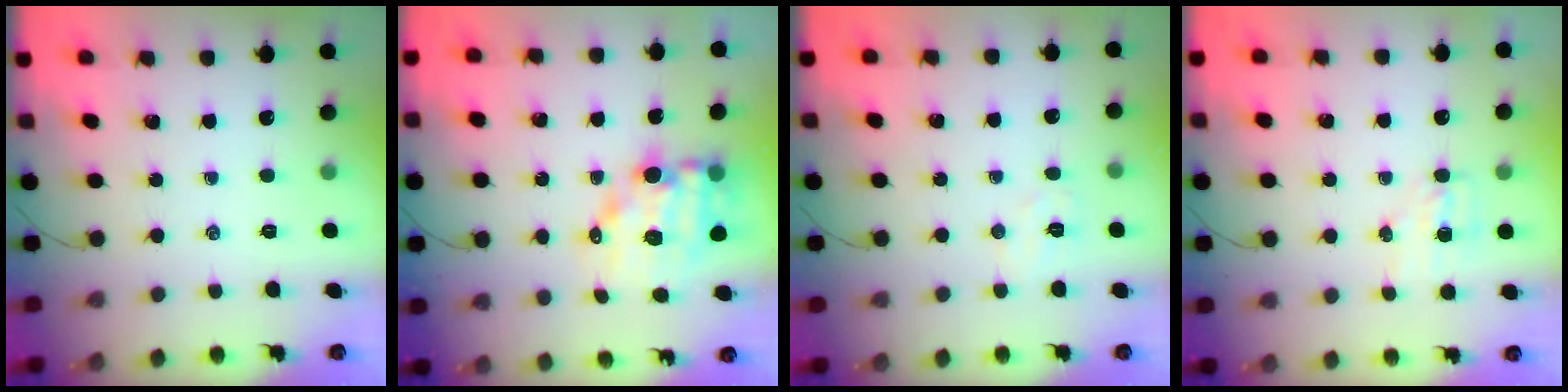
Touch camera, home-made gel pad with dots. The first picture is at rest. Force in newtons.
{"total": 10.4, "press": 10.0, "slide": 2.8}
{"total": 4.3, "press": 4.1, "slide": 1.0}
{"total": 4.9, "press": 4.8, "slide": 1.1}